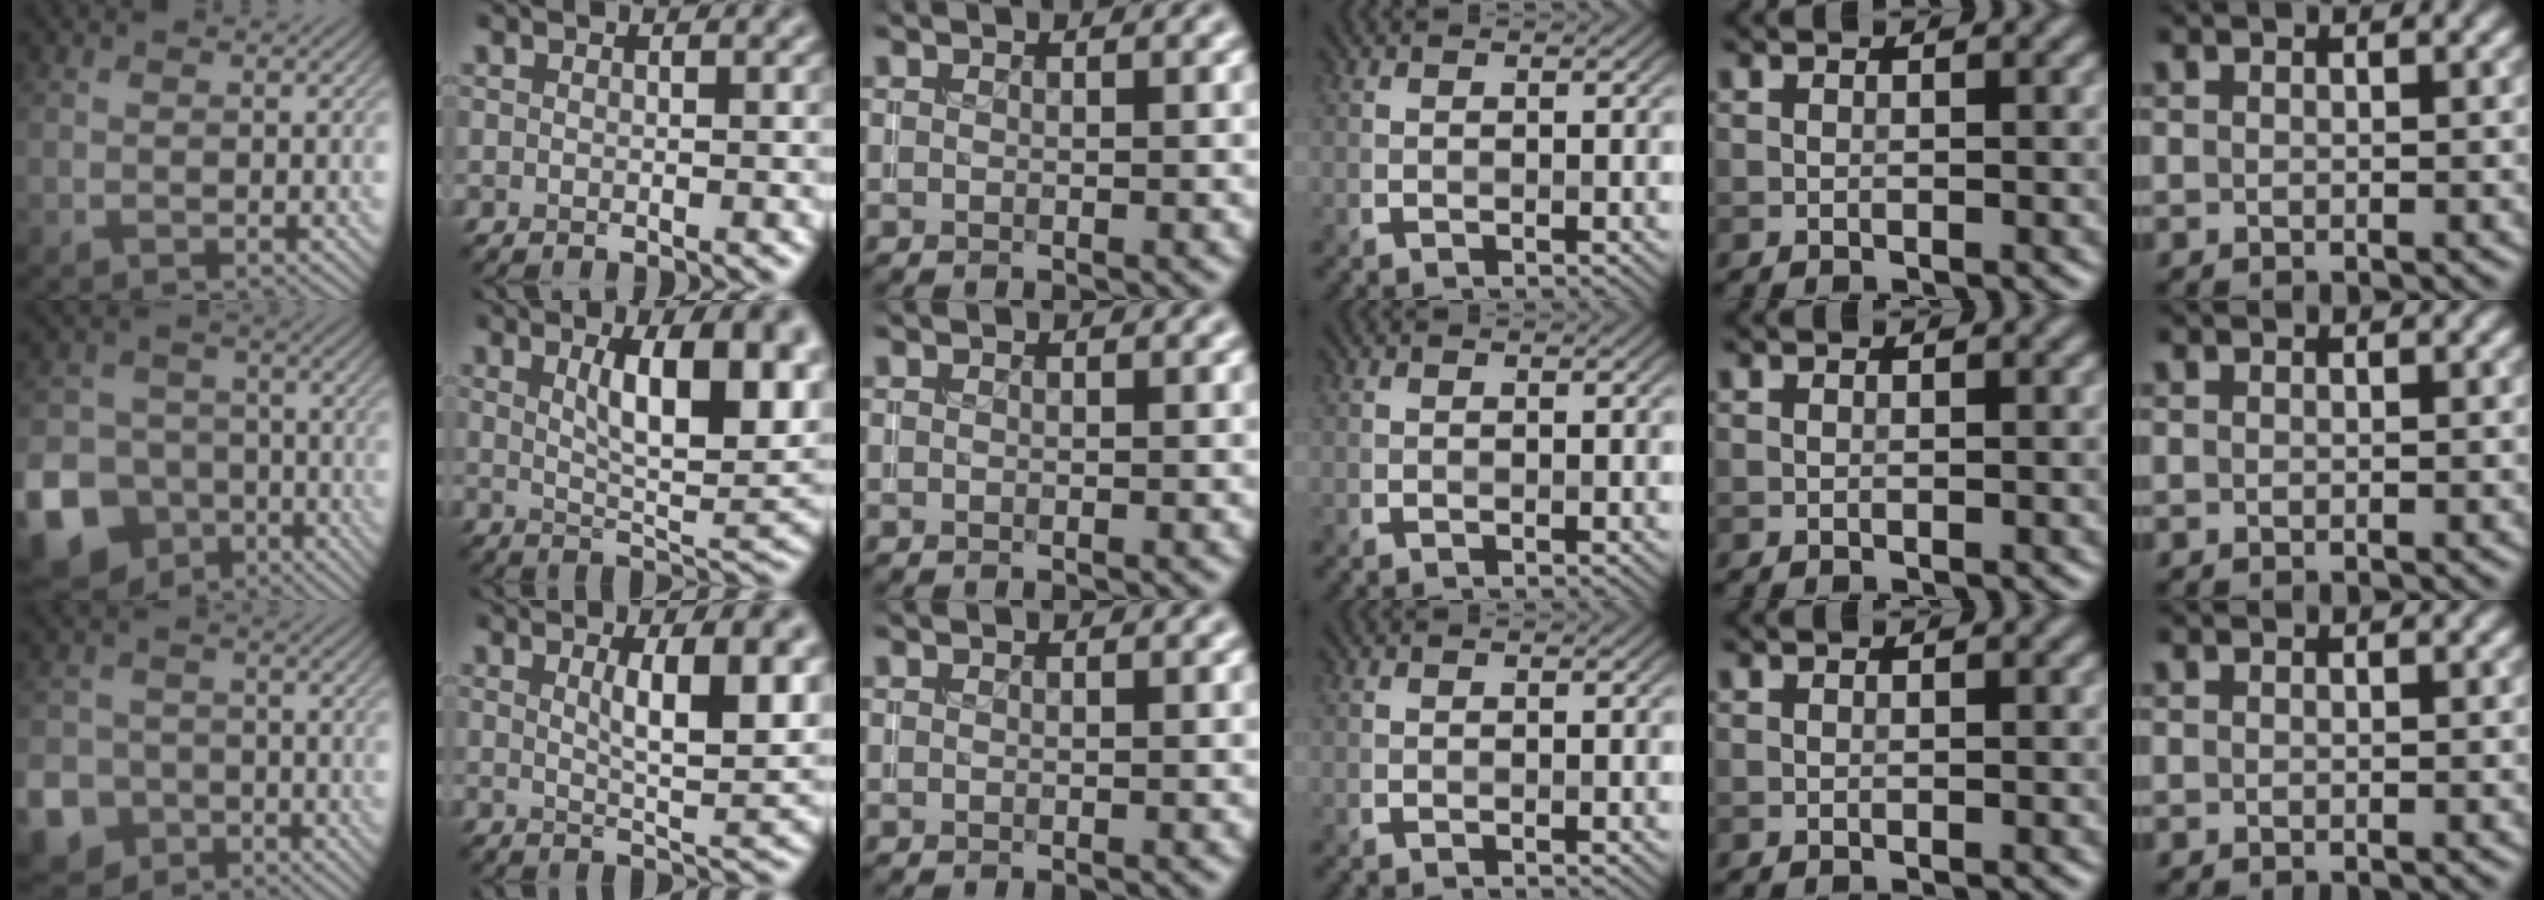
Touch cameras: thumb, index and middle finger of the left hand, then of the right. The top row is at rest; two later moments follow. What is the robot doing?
{"motion": "insert", "object": "coin"}